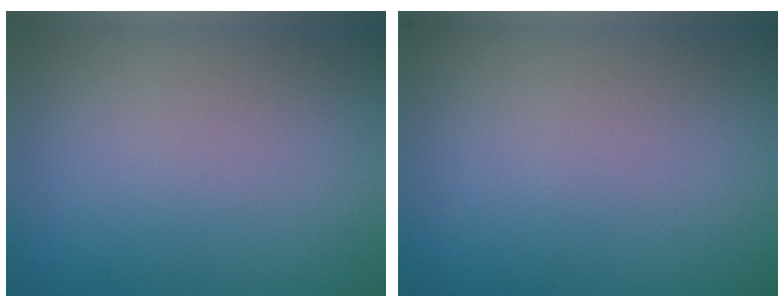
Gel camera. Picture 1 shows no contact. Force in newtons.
{"total": 0.0}